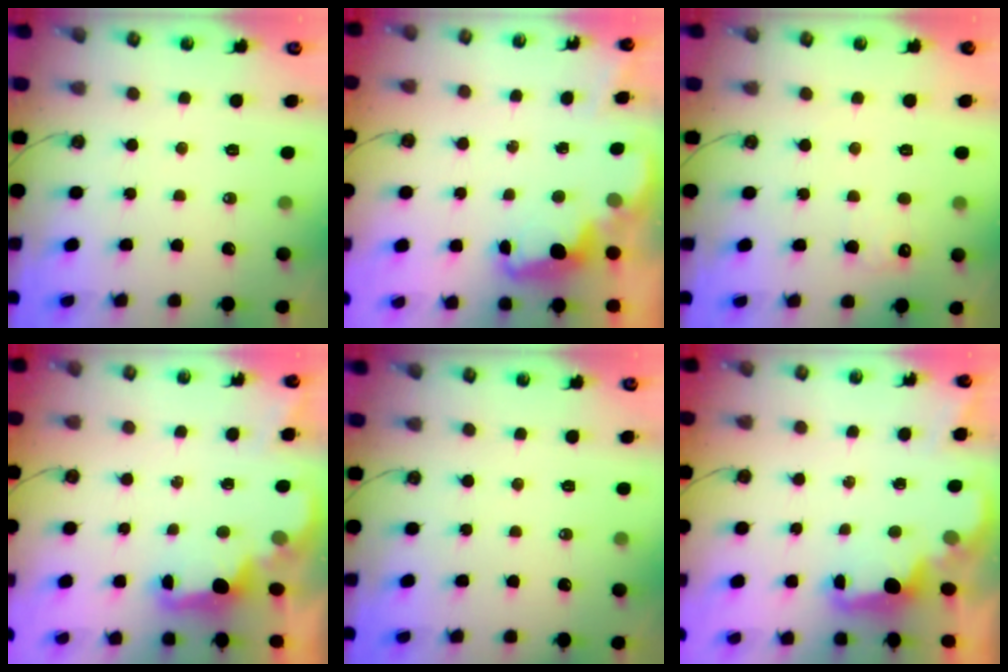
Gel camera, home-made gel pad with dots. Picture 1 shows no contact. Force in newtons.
{"total": 2.2, "press": 2.2, "slide": 0.5}
{"total": 4.9, "press": 4.8, "slide": 1.2}
{"total": 2.4, "press": 2.2, "slide": 0.8}
{"total": 0.0}
{"total": 2.0, "press": 1.9, "slide": 0.8}